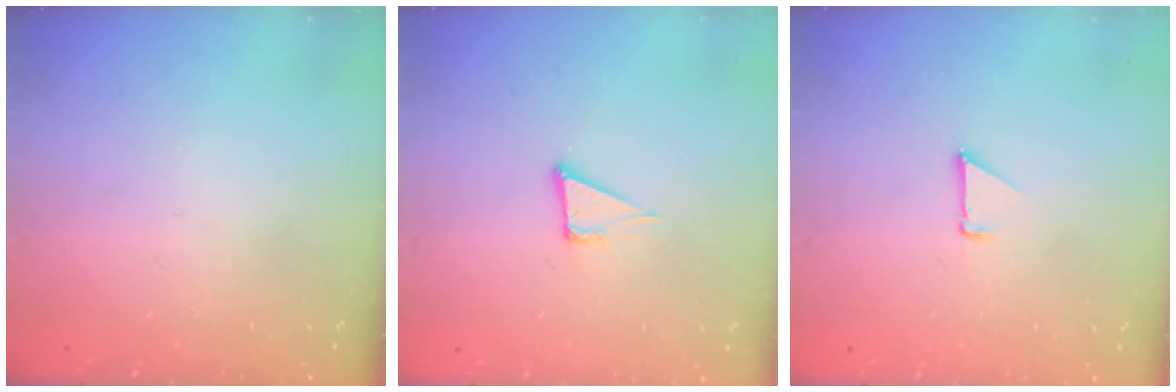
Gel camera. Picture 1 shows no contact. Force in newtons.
{"total": 5.2, "press": 4.2, "slide": 3.1}
{"total": 0.7, "press": 0.7, "slide": 0.1}